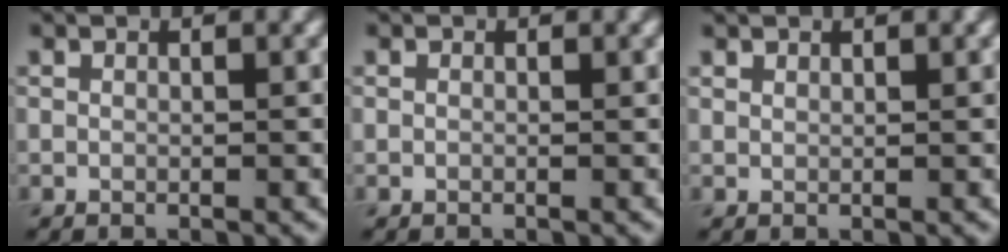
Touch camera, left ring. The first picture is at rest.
{"total": 0.0}
{"total": 0.8, "force": [0.8, 0.2, 0.2], "torque": [-0.004, 0.000, 0.015]}